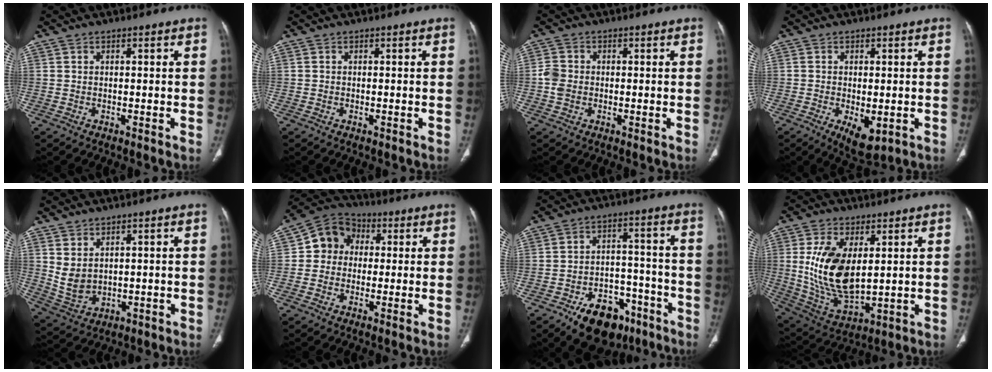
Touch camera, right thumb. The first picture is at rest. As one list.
[{"total": 0.0}, {"total": 3.2, "force": [-0.4, 2.6, 1.8], "torque": [-0.039, 0.008, -0.010]}, {"total": 6.4, "force": [-1.9, 3.3, 5.2], "torque": [-0.078, -0.012, -0.018]}, {"total": 5.8, "force": [1.7, 4.1, 3.8], "torque": [-0.065, -0.011, 0.055]}, {"total": 9.0, "force": [0.9, 8.0, 3.9], "torque": [-0.040, 0.019, 0.000]}, {"total": 14.5, "force": [-9.1, 8.6, 7.3], "torque": [-0.067, 0.067, -0.132]}, {"total": 15.4, "force": [2.8, 8.2, 12.8], "torque": [-0.241, -0.022, 0.071]}]